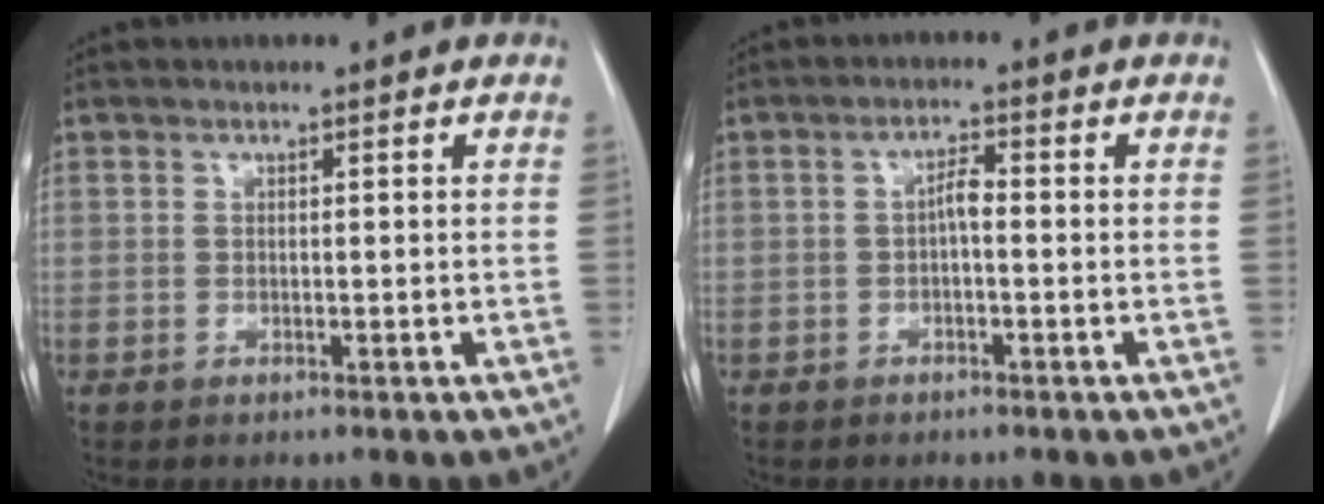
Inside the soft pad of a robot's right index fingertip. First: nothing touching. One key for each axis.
{"total": 2.3, "fx": -0.4, "fy": 0.7, "fz": 2.2, "tx": -0.039, "ty": 0.006, "tz": -0.007}